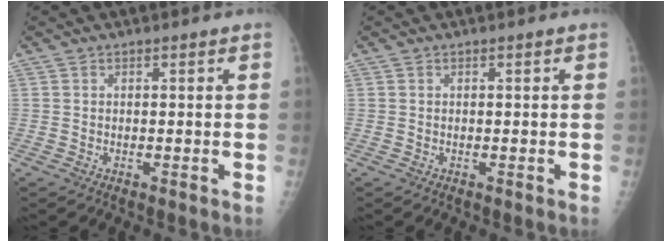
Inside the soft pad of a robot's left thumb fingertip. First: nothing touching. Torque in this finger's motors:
{"motor_torque": [0.00, 0.00, 0.00, 0.00, 0.00]}